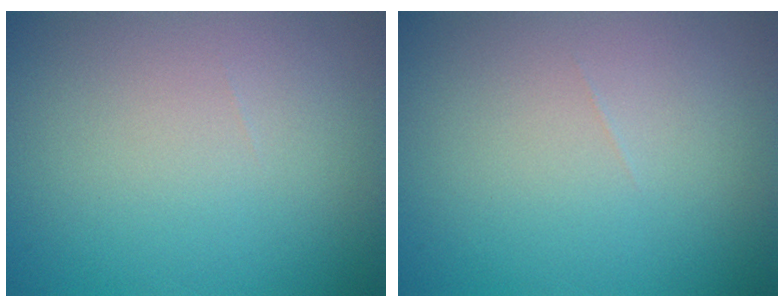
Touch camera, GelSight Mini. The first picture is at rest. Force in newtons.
{"total": 0.0}